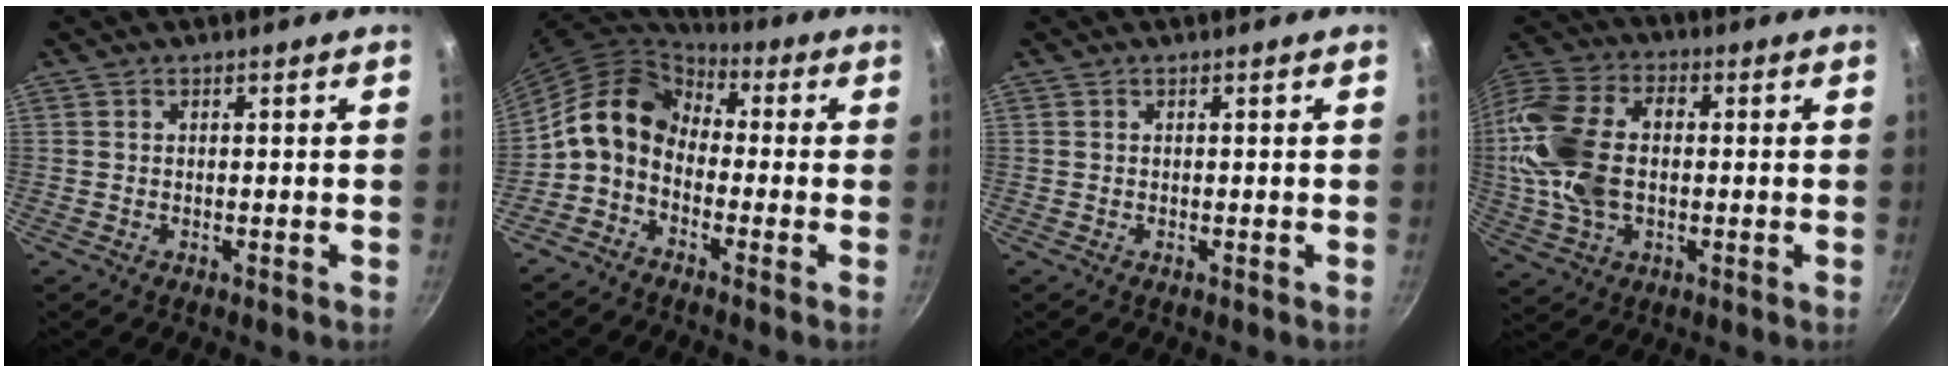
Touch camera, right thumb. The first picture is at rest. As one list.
[{"total": 11.9, "force": [-1.2, 8.9, 7.8], "torque": [-0.127, 0.049, -0.049]}, {"total": 0.0}, {"total": 18.2, "force": [0.1, 11.7, 13.9], "torque": [-0.270, 0.024, -0.009]}]